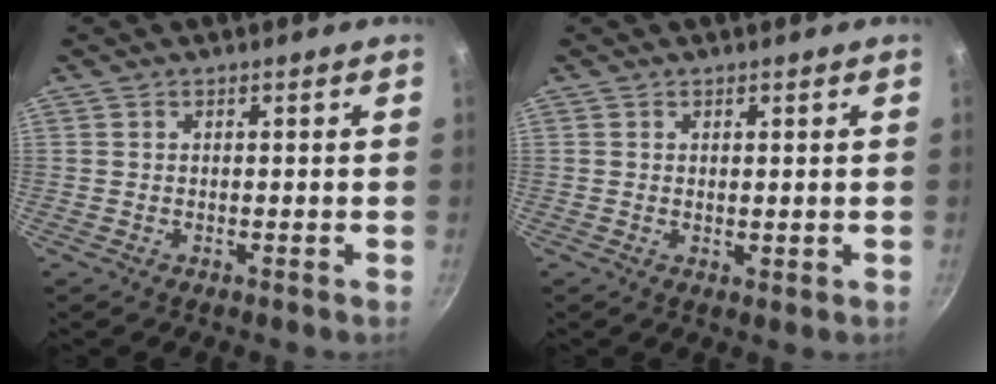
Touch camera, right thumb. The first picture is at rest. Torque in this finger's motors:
{"motor_torque": [-0.48, 0.43, -0.15, 0.04, -0.05]}